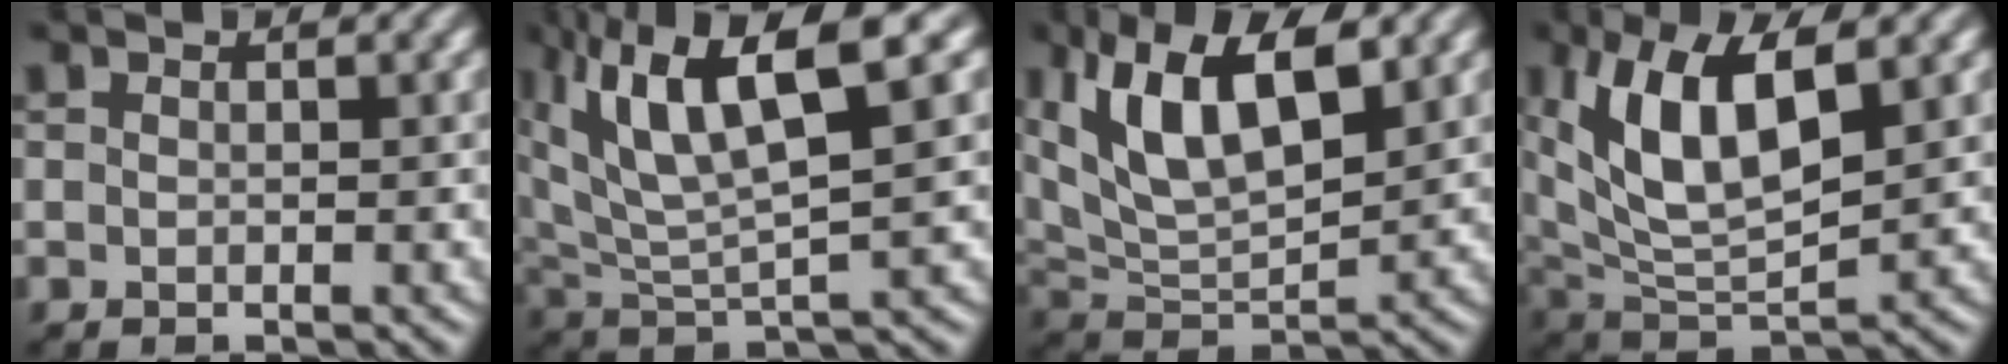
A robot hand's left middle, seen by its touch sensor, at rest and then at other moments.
{"total": 9.7, "force": [5.0, 2.3, 8.0], "torque": [-0.167, 0.014, 0.097]}
{"total": 9.1, "force": [3.9, 3.7, 7.4], "torque": [-0.149, 0.007, 0.069]}
{"total": 9.5, "force": [3.0, 3.9, 8.1], "torque": [-0.166, 0.002, 0.051]}